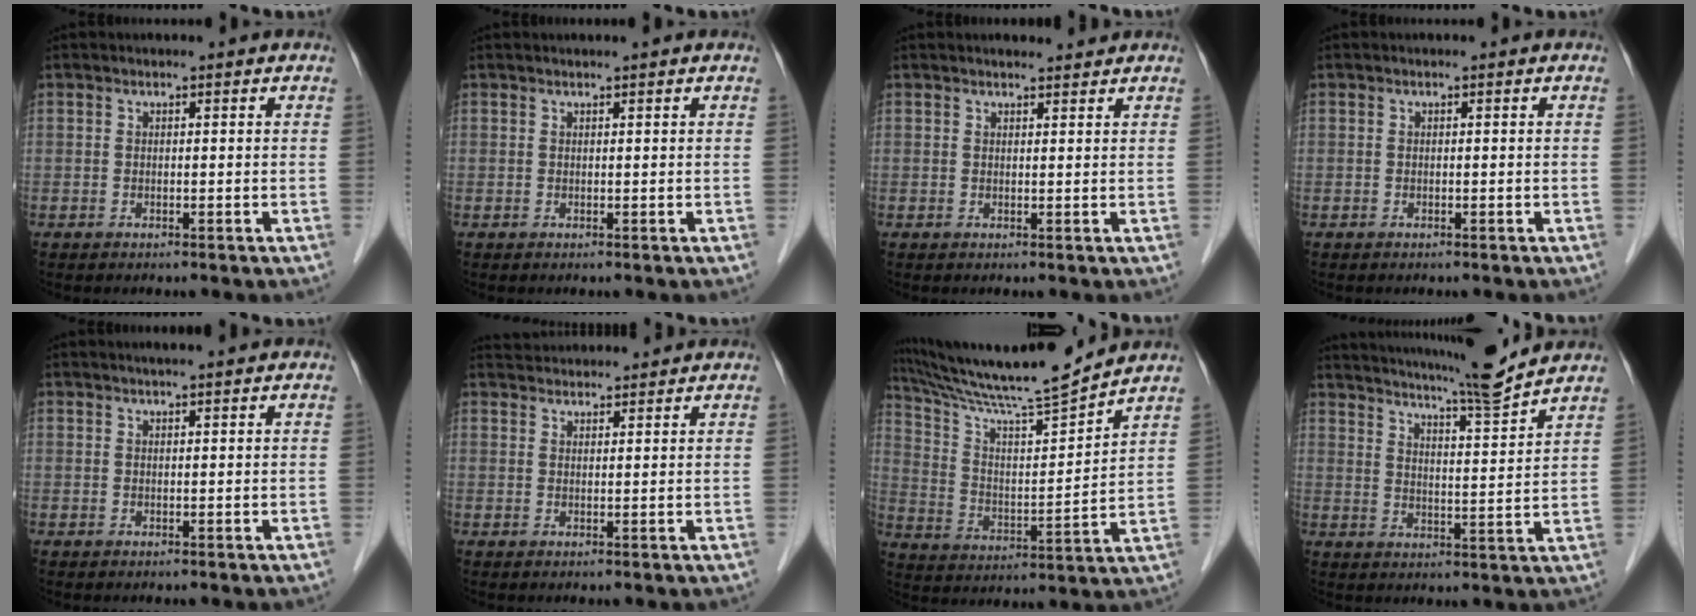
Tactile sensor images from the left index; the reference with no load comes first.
{"total": 1.3, "force": [1.1, 0.0, 0.7], "torque": [-0.008, 0.013, 0.020]}
{"total": 3.1, "force": [2.9, 0.5, 0.7], "torque": [-0.011, 0.010, 0.039]}
{"total": 0.0}
{"total": 2.8, "force": [2.4, 0.0, 1.5], "torque": [-0.019, 0.015, 0.035]}
{"total": 6.5, "force": [6.4, 0.6, 1.0], "torque": [-0.019, 0.037, 0.094]}
{"total": 16.9, "force": [15.4, -1.1, 6.7], "torque": [-0.124, -0.009, 0.257]}
{"total": 12.8, "force": [11.8, -1.2, 4.8], "torque": [-0.088, -0.018, 0.169]}